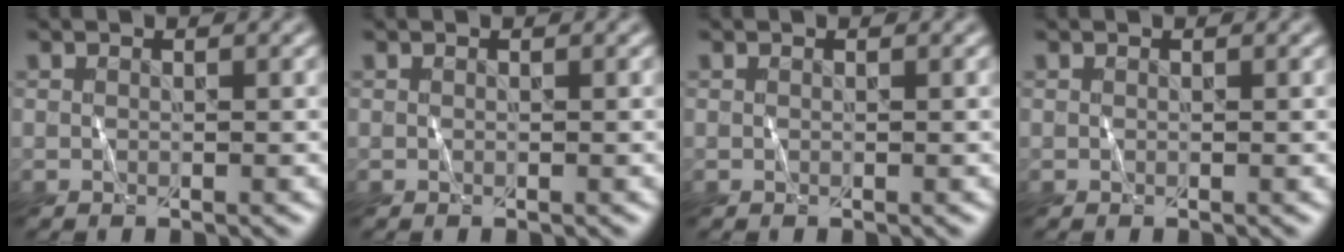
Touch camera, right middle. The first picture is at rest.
{"total": 0.0}
{"total": 0.0}
{"total": 0.0}